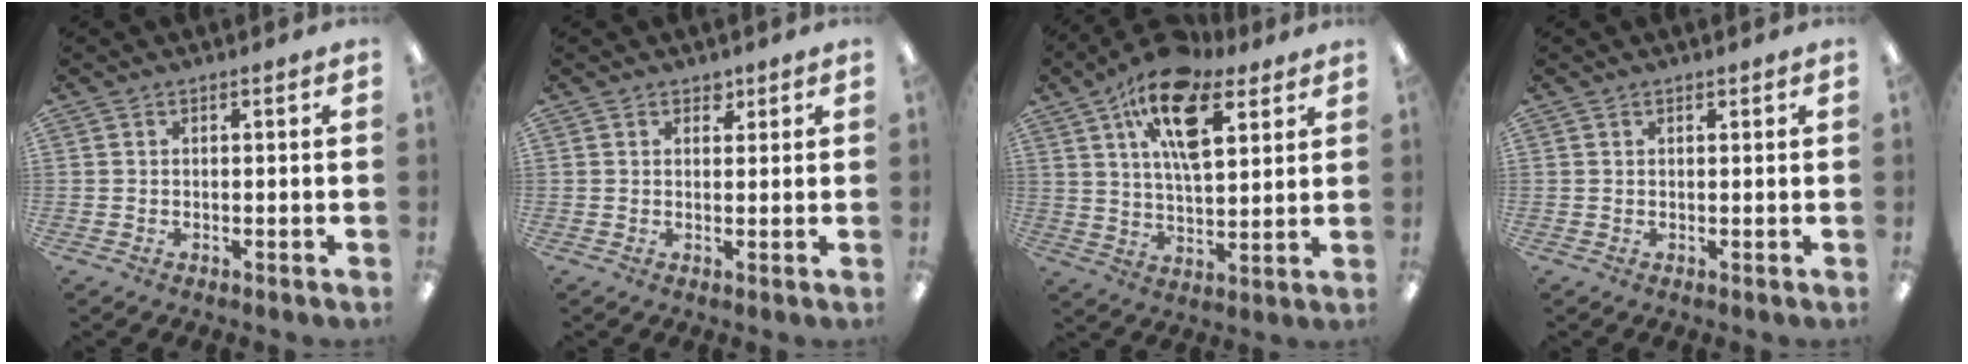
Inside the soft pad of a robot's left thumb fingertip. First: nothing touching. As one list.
[{"total": 2.0, "force": [1.3, 1.3, 0.7], "torque": [0.002, -0.005, 0.021]}, {"total": 17.8, "force": [9.7, 8.4, 12.4], "torque": [-0.205, -0.026, 0.165]}, {"total": 0.7, "force": [0.5, 0.3, 0.4], "torque": [-0.009, 0.001, 0.010]}]